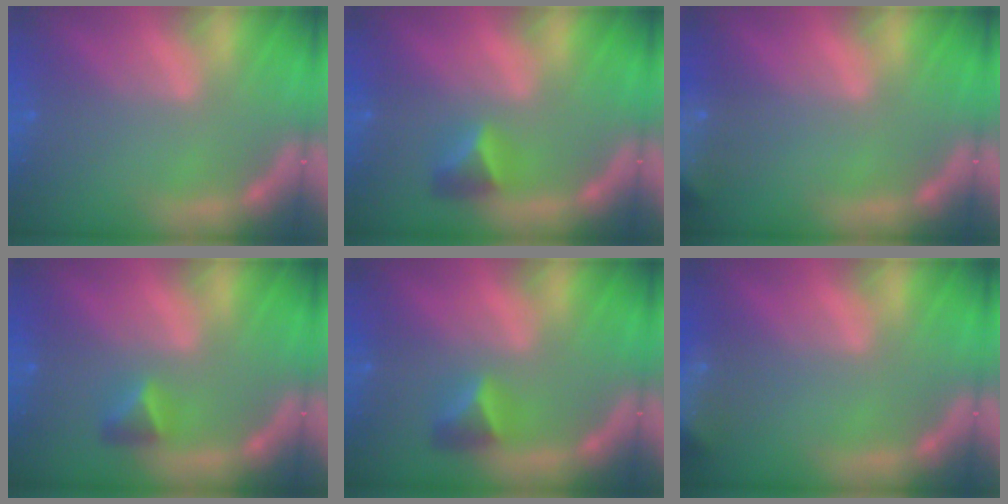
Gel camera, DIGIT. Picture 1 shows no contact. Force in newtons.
{"total": 2.4}
{"total": 9.9}
{"total": 1.9}
{"total": 2.4}
{"total": 7.4}